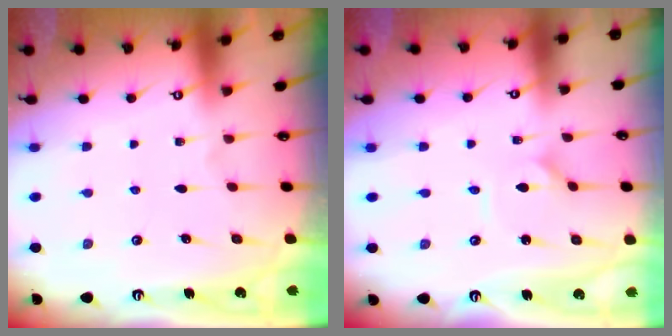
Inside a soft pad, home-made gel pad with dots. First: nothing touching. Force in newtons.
{"total": 1.1, "press": 1.1, "slide": 0.0}